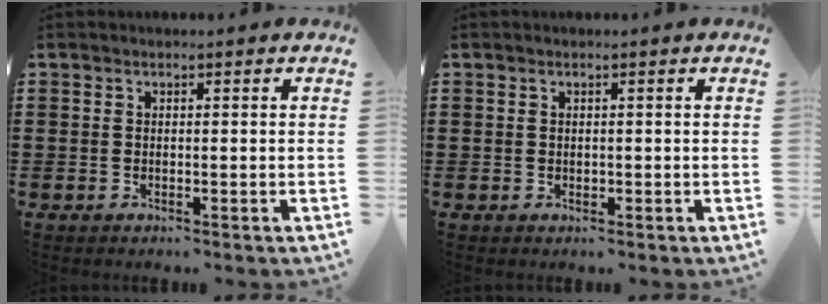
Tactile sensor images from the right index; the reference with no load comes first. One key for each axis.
{"total": 0.5, "fx": 0.1, "fy": 0.5, "fz": 0.2, "tx": -0.005, "ty": 0.002, "tz": 0.003}